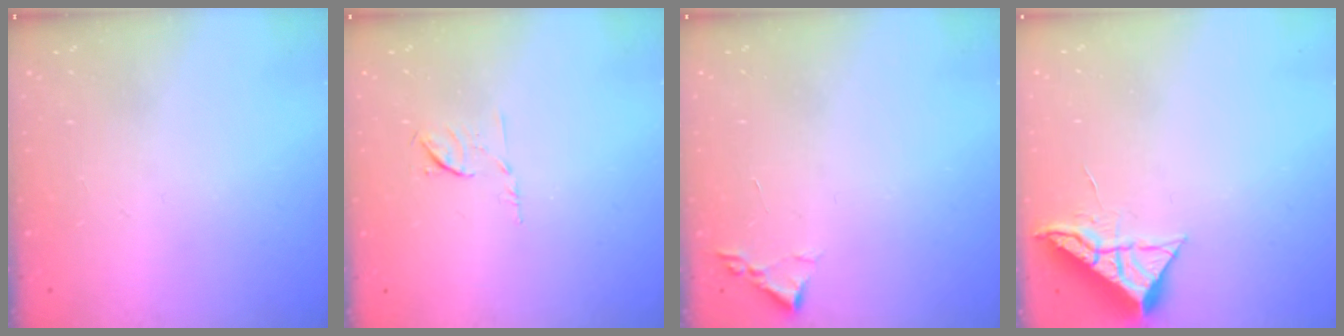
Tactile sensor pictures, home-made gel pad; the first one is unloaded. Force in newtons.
{"total": 6.1, "press": 6.0, "slide": 1.1}
{"total": 1.8, "press": 1.8, "slide": 0.3}
{"total": 6.4, "press": 6.4, "slide": 0.2}